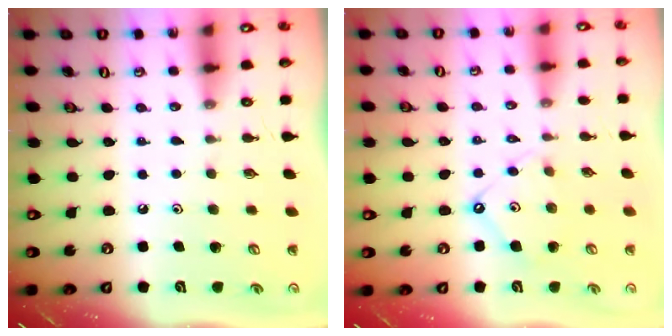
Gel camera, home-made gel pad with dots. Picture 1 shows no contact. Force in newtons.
{"total": 8.5, "press": 8.4, "slide": 0.9}